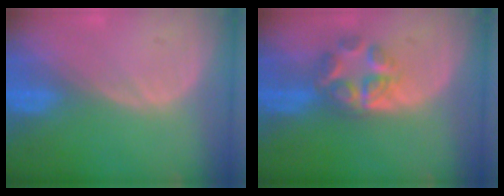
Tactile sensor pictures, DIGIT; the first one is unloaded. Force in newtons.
{"total": 6.2, "press": 5.5, "slide": 2.8}